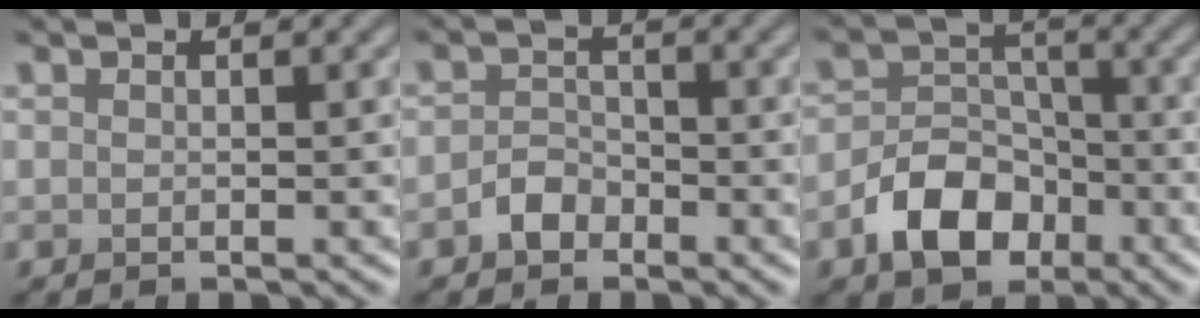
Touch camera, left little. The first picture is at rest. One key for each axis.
{"total": 2.1, "fx": -1.4, "fy": 1.4, "fz": 0.7, "tx": -0.011, "ty": 0.008, "tz": -0.029}
{"total": 5.8, "fx": -3.1, "fy": 4.0, "fz": 3.0, "tx": -0.047, "ty": -0.002, "tz": -0.059}